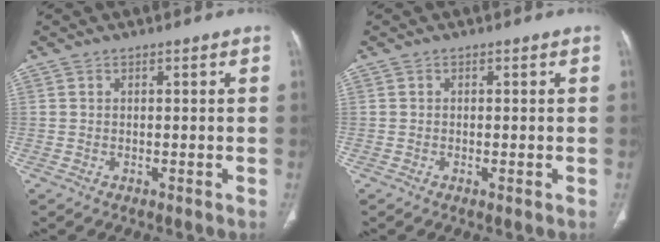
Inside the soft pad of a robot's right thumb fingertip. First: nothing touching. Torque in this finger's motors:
{"motor_torque": [0.19, 0.14, -0.19, -0.42, 0.04]}